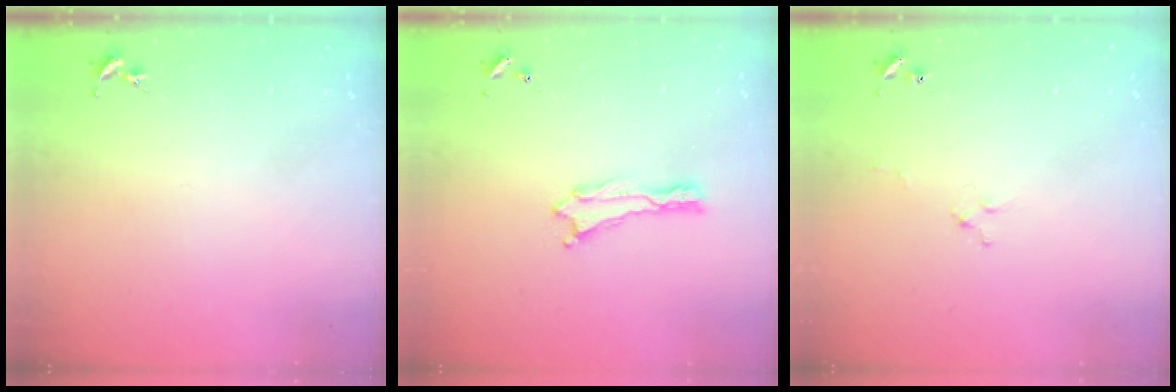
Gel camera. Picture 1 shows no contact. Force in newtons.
{"total": 0.0}
{"total": 2.0, "press": 2.0, "slide": 0.2}